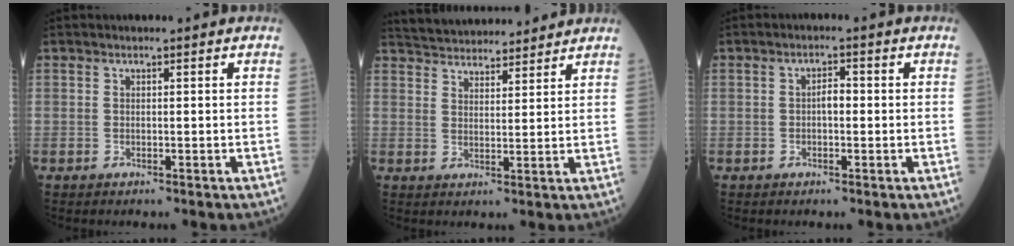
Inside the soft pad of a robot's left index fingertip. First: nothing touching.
{"total": 13.3, "force": [12.6, 2.6, 3.2], "torque": [-0.051, 0.033, 0.190]}
{"total": 1.9, "force": [-0.1, 0.8, 1.7], "torque": [-0.024, 0.006, -0.005]}